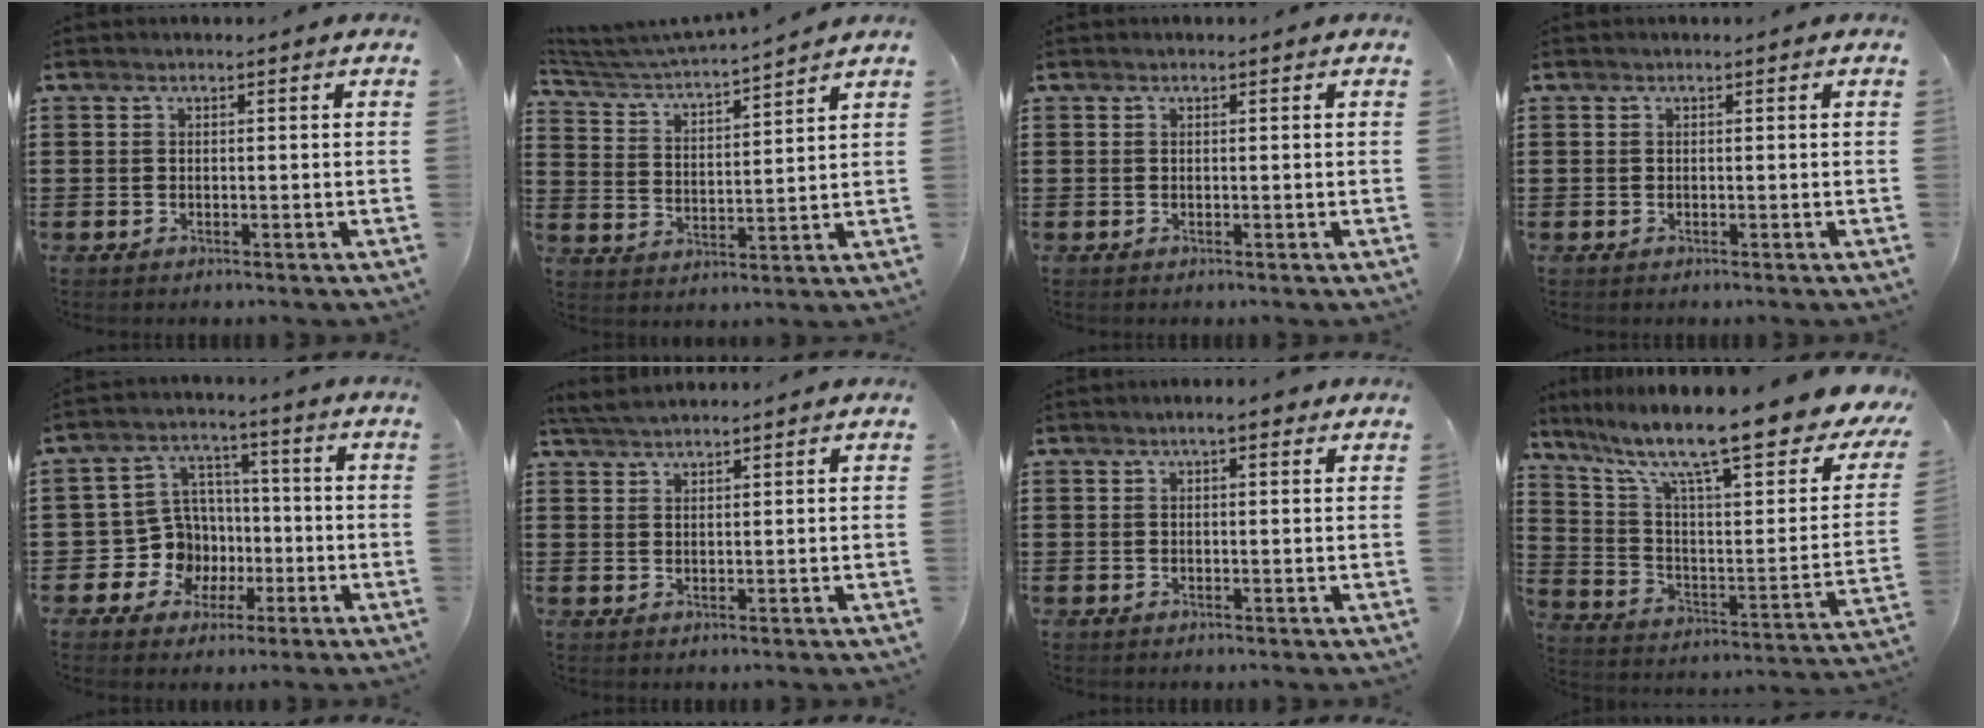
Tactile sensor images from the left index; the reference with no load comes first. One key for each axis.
{"total": 3.8, "fx": 3.7, "fy": 0.1, "fz": 0.9, "tx": -0.041, "ty": -0.030, "tz": 0.055}
{"total": 0.0}
{"total": 0.0}
{"total": 9.1, "fx": -1.2, "fy": 8.7, "fz": 2.5, "tx": -0.098, "ty": 0.005, "tz": -0.013}
{"total": 2.9, "fx": 2.7, "fy": 0.2, "fz": 0.8, "tx": -0.022, "ty": 0.001, "tz": 0.053}
{"total": 2.2, "fx": 1.3, "fy": 0.5, "fz": 1.7, "tx": -0.036, "ty": 0.006, "tz": 0.021}
{"total": 14.8, "fx": 10.9, "fy": 1.9, "fz": 9.7, "tx": -0.195, "ty": -0.086, "tz": 0.173}